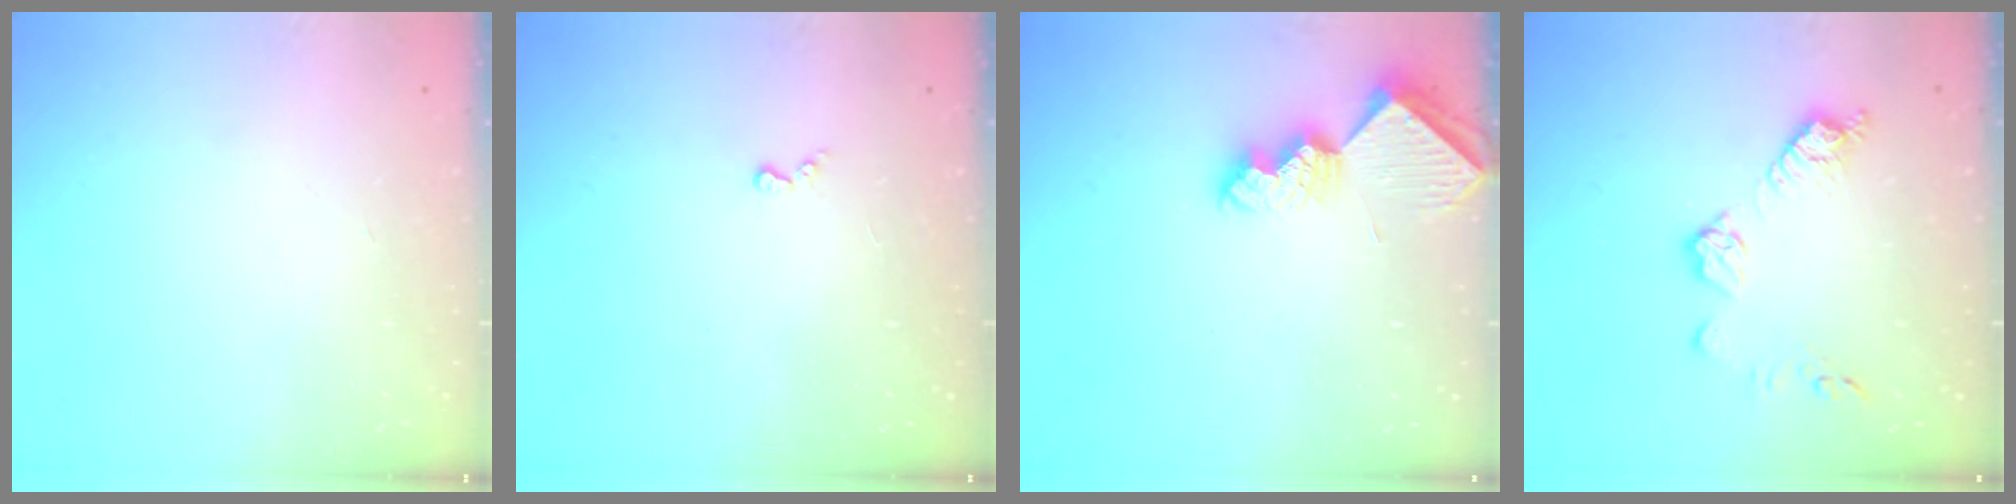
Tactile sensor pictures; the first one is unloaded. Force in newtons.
{"total": 2.4, "press": 2.4, "slide": 0.4}
{"total": 9.8, "press": 9.7, "slide": 0.8}
{"total": 9.9, "press": 9.9, "slide": 0.4}